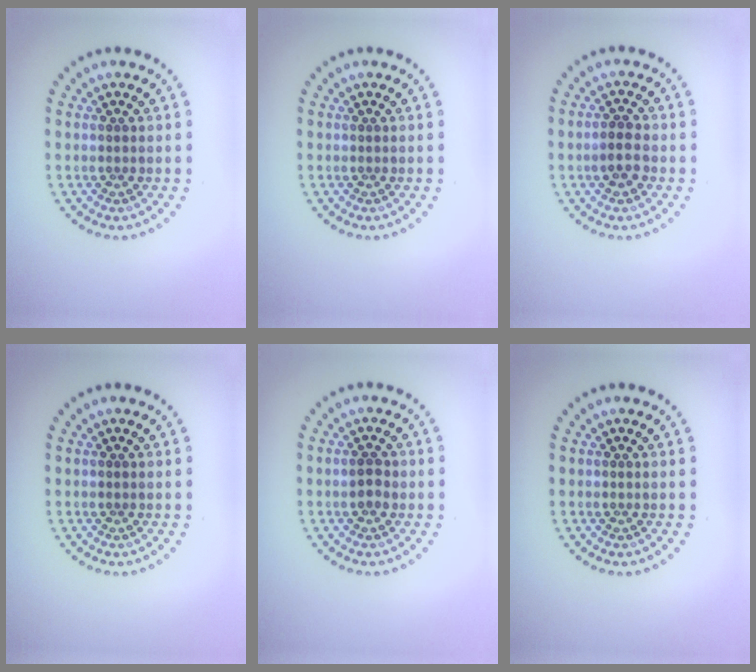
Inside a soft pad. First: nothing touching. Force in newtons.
{"total": 0.0}
{"total": 2.2, "press": 2.1, "slide": 0.5}
{"total": 0.0}
{"total": 1.6, "press": 1.6, "slide": 0.1}
{"total": 0.0}